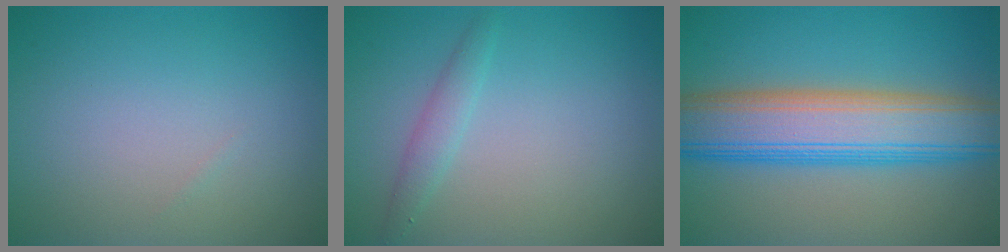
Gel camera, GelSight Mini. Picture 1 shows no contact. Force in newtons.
{"total": 1.5, "press": 1.5, "slide": 0.1}
{"total": 9.9, "press": 9.9, "slide": 0.4}